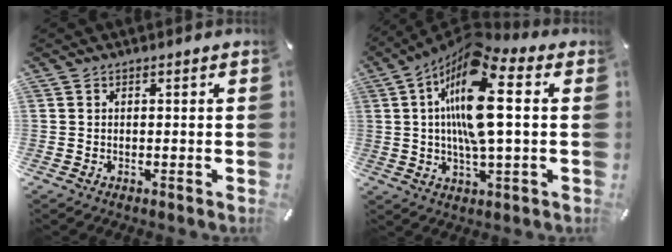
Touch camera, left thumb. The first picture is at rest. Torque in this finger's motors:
{"motor_torque": [2.62, 2.39, 1.98, -0.79, 0.49]}